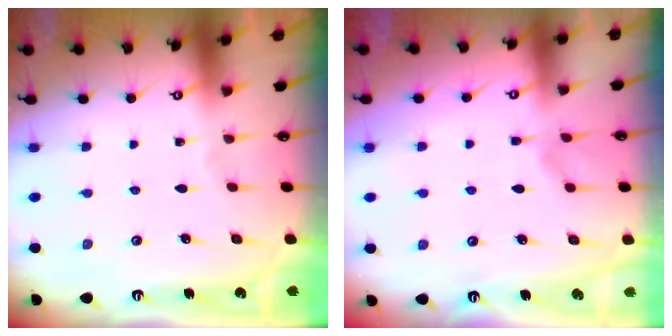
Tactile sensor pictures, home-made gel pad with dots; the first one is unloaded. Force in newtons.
{"total": 3.8, "press": 3.8, "slide": 0.3}